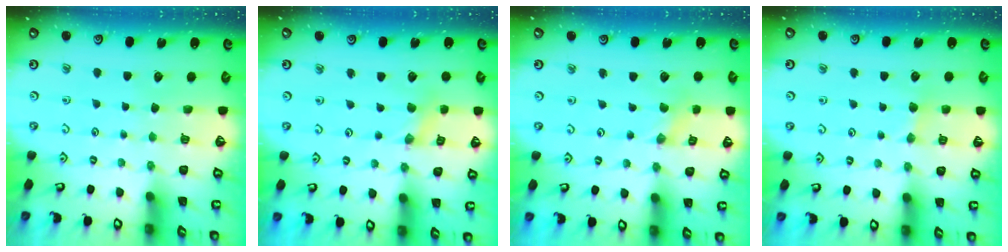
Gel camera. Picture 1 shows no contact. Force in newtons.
{"total": 1.5, "press": 1.5, "slide": 0.3}
{"total": 0.0}
{"total": 2.7, "press": 2.6, "slide": 0.4}